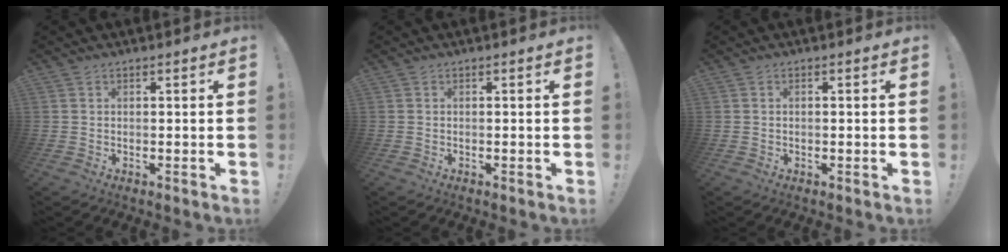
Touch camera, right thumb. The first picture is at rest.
{"total": 0.0}
{"total": 0.7, "force": [-0.3, 0.3, 0.6], "torque": [-0.016, 0.004, -0.004]}